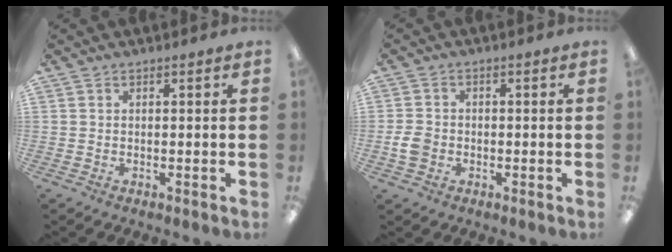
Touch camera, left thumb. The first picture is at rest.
{"total": 4.4, "force": [-0.9, 3.5, 2.4], "torque": [-0.053, 0.003, -0.019]}